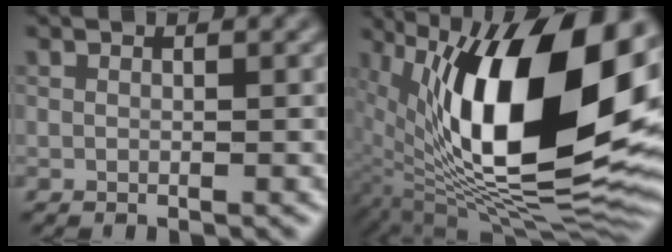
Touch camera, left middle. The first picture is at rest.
{"total": 16.5, "force": [2.7, 7.1, 14.6], "torque": [-0.236, 0.004, 0.051]}